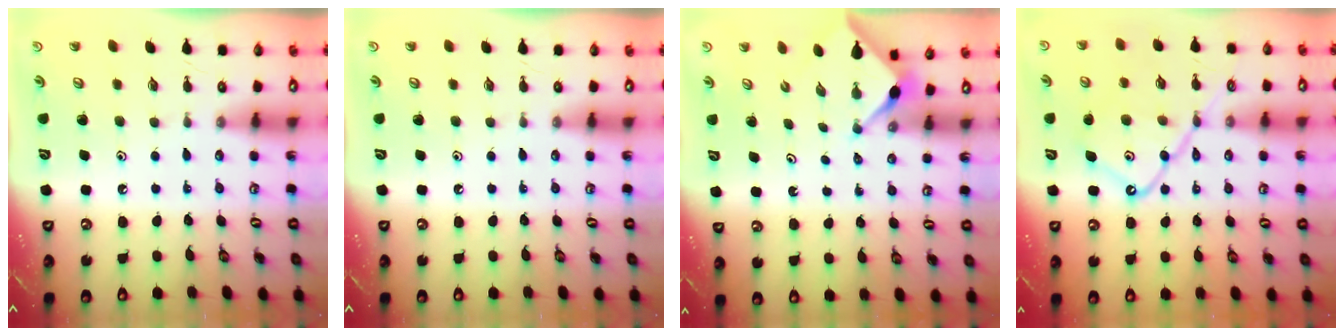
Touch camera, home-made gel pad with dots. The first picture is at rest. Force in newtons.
{"total": 0.0}
{"total": 2.9, "press": 2.9, "slide": 0.4}
{"total": 15.3, "press": 15.2, "slide": 1.6}